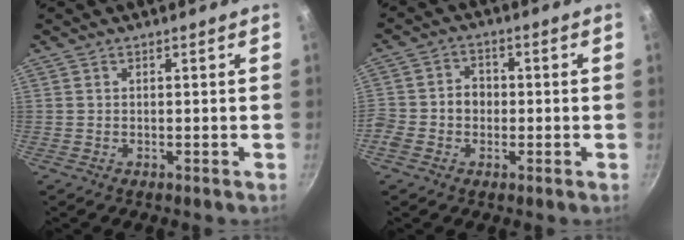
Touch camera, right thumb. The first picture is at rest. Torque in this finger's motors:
{"motor_torque": [0.40, 0.62, 0.27, 0.14, -0.04]}